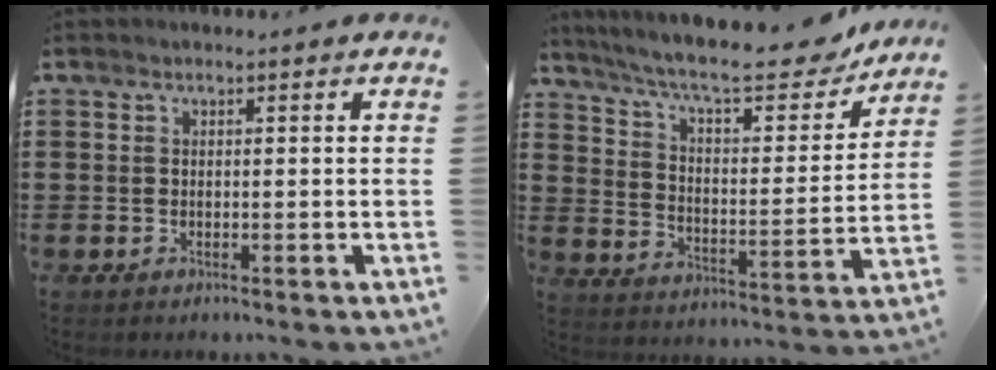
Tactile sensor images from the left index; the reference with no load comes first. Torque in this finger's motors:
{"motor_torque": [2.14, 0.00, 0.95, 0.21]}